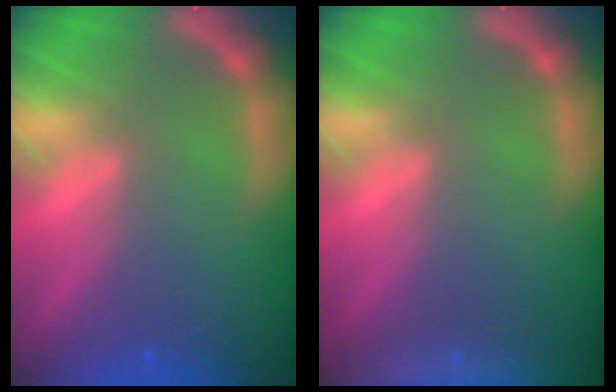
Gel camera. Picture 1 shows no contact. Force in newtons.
{"total": 9.5}